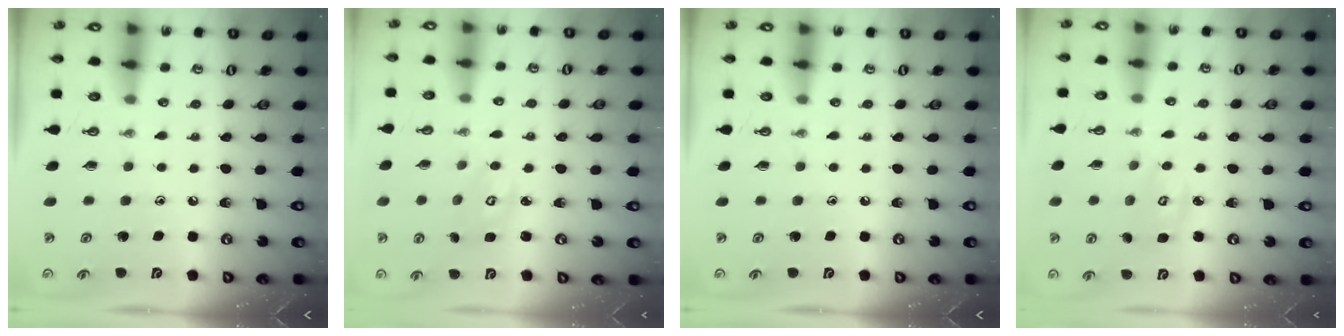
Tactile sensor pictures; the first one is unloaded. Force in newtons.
{"total": 3.4, "press": 3.4, "slide": 0.3}
{"total": 0.0}
{"total": 3.2, "press": 3.2, "slide": 0.1}